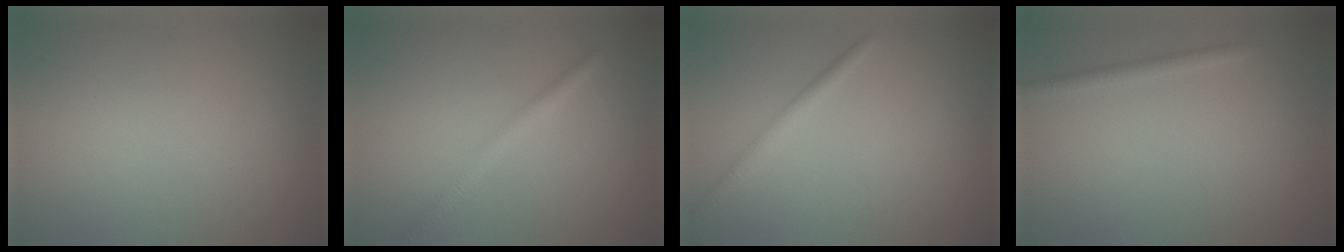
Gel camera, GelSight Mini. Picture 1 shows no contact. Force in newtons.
{"total": 2.5, "press": 2.5, "slide": 0.0}
{"total": 1.6, "press": 1.6, "slide": 0.1}
{"total": 1.5, "press": 1.4, "slide": 0.1}